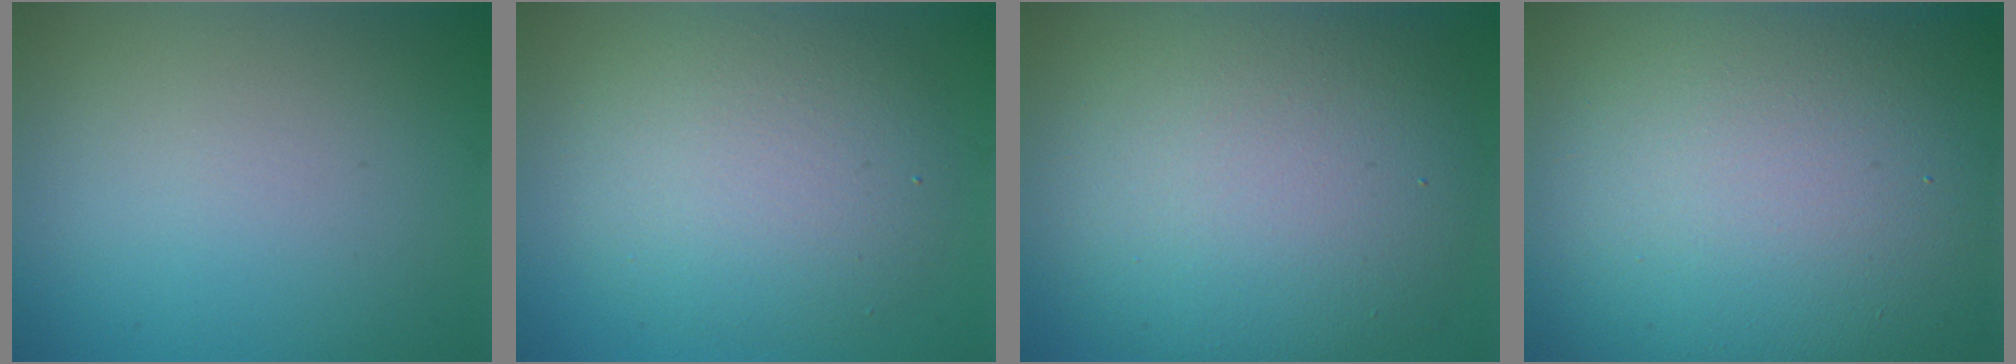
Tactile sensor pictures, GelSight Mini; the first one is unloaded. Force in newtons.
{"total": 6.0, "press": 5.9, "slide": 0.6}
{"total": 11.8, "press": 11.7, "slide": 1.1}
{"total": 22.3, "press": 22.3, "slide": 0.7}